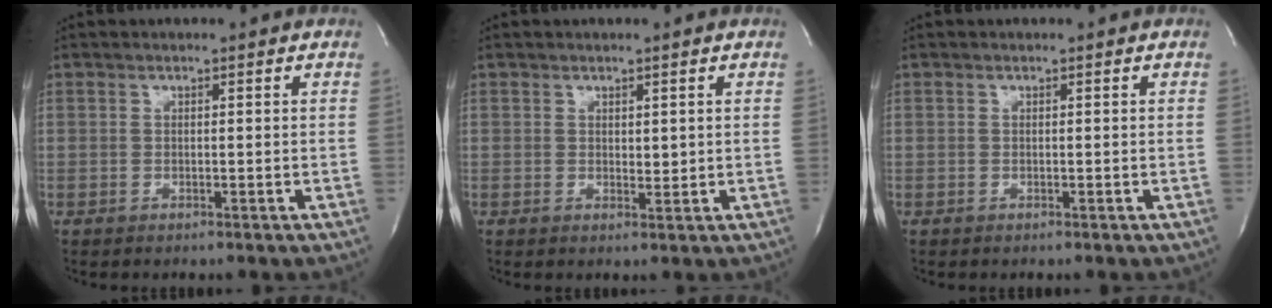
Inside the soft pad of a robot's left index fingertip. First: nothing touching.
{"total": 1.1, "force": [0.3, 0.6, 0.9], "torque": [-0.010, -0.008, 0.007]}
{"total": 0.0}